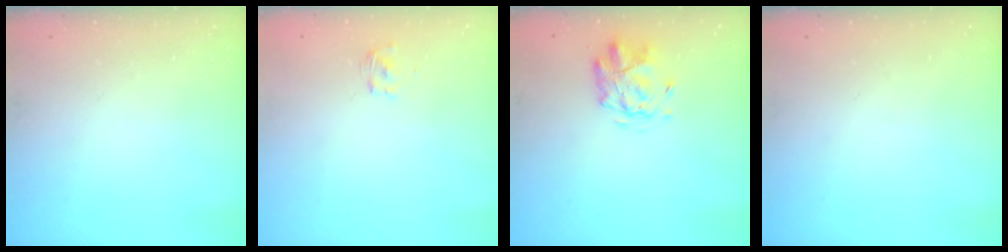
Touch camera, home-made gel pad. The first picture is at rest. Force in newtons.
{"total": 1.9, "press": 1.6, "slide": 1.0}
{"total": 2.9, "press": 2.5, "slide": 1.5}
{"total": 0.0}